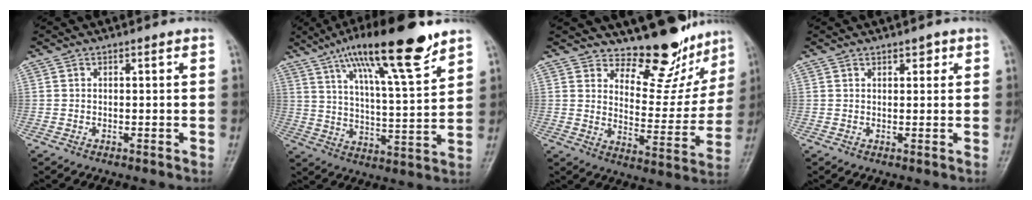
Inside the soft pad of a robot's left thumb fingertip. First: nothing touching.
{"total": 18.5, "force": [12.2, 3.4, 13.6], "torque": [-0.208, -0.047, 0.205]}
{"total": 13.0, "force": [11.7, 4.9, 3.2], "torque": [-0.001, -0.105, 0.162]}
{"total": 1.6, "force": [1.0, 0.9, 0.9], "torque": [-0.001, -0.003, 0.011]}